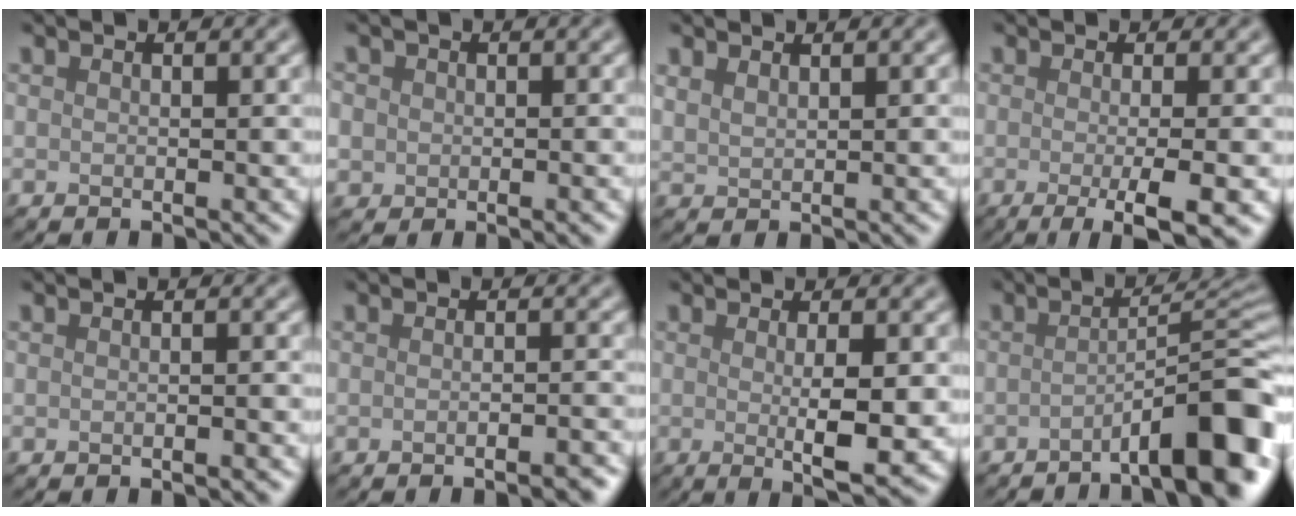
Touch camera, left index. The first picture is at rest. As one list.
[{"total": 2.2, "force": [0.0, 2.1, 0.9], "torque": [-0.010, 0.003, -0.002]}, {"total": 1.2, "force": [1.1, 0.3, 0.3], "torque": [-0.013, 0.000, 0.025]}, {"total": 5.8, "force": [-1.6, 1.5, 5.3], "torque": [-0.070, -0.011, -0.024]}, {"total": 0.8, "force": [-0.5, 0.1, 0.7], "torque": [-0.007, -0.001, -0.011]}, {"total": 3.2, "force": [-1.8, 0.8, 2.5], "torque": [-0.018, 0.008, -0.027]}, {"total": 4.7, "force": [-0.3, 0.8, 4.6], "torque": [-0.072, -0.006, -0.001]}, {"total": 8.5, "force": [-4.1, 1.7, 7.3], "torque": [-0.085, 0.018, -0.067]}]